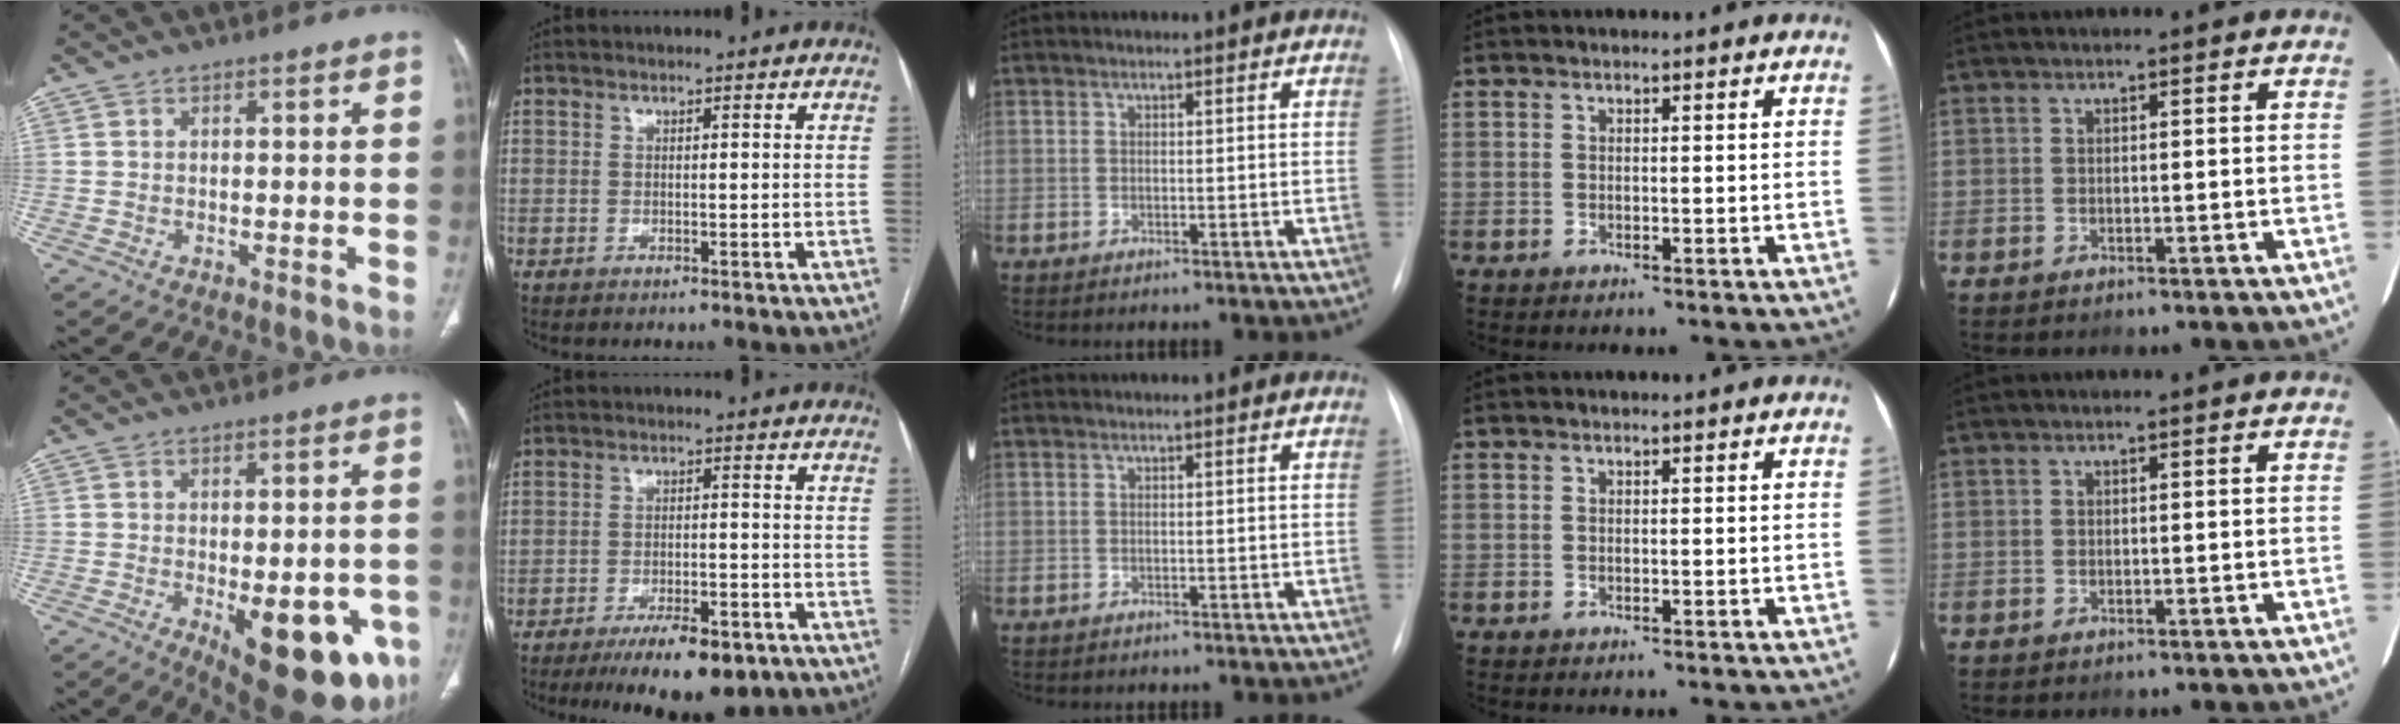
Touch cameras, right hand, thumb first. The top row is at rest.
{"thumb": {"total": 18.0, "force": [-6.4, 7.6, 15.0], "torque": [-0.139, -0.004, -0.064]}, "index": {"total": 10.3, "force": [-6.9, 3.1, 6.9], "torque": [-0.102, -0.009, -0.107]}}